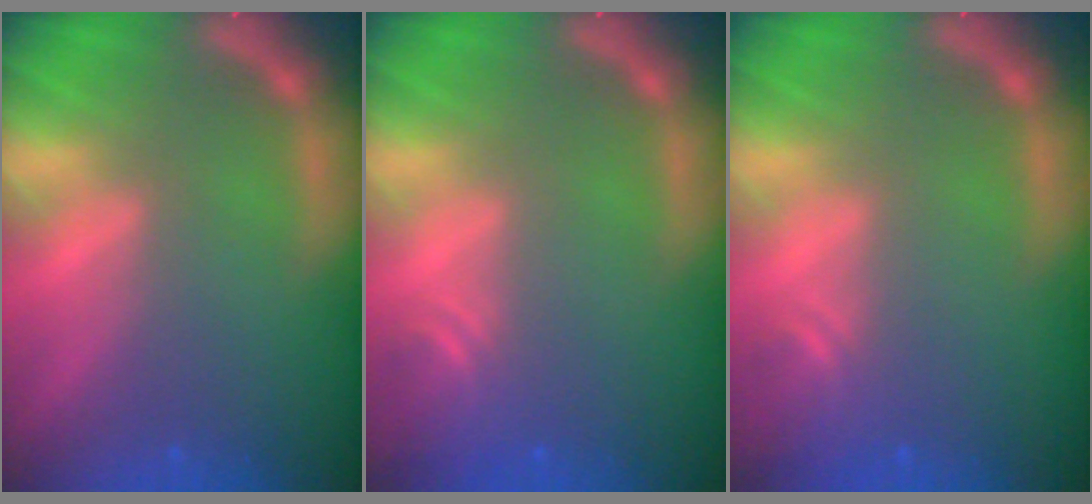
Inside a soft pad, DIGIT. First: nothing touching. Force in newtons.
{"total": 2.4}
{"total": 1.9}